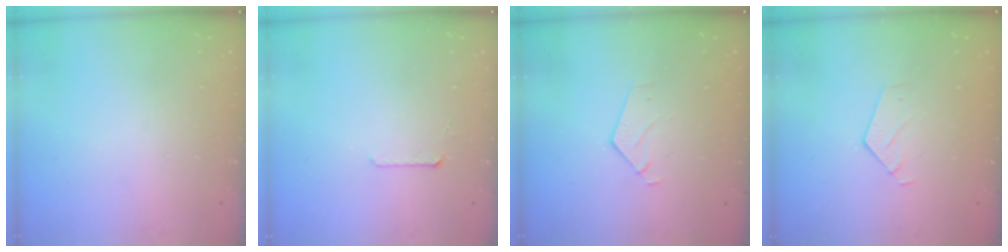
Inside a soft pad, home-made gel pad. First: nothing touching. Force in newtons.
{"total": 5.2, "press": 5.1, "slide": 0.5}
{"total": 4.2, "press": 4.2, "slide": 0.3}
{"total": 3.1, "press": 3.1, "slide": 0.2}